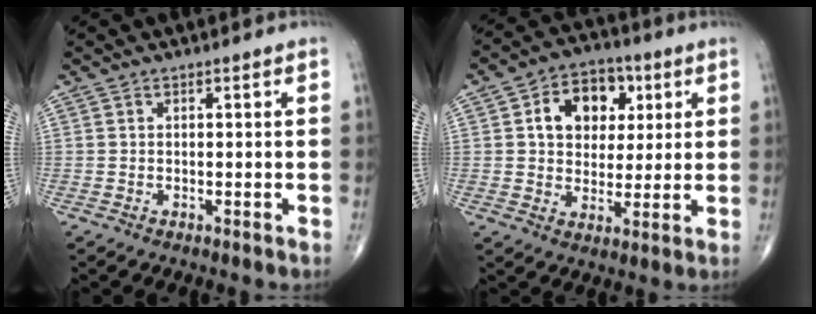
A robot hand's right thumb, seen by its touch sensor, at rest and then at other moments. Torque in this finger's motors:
{"motor_torque": [1.52, 1.38, 0.64, 0.22, 0.05]}